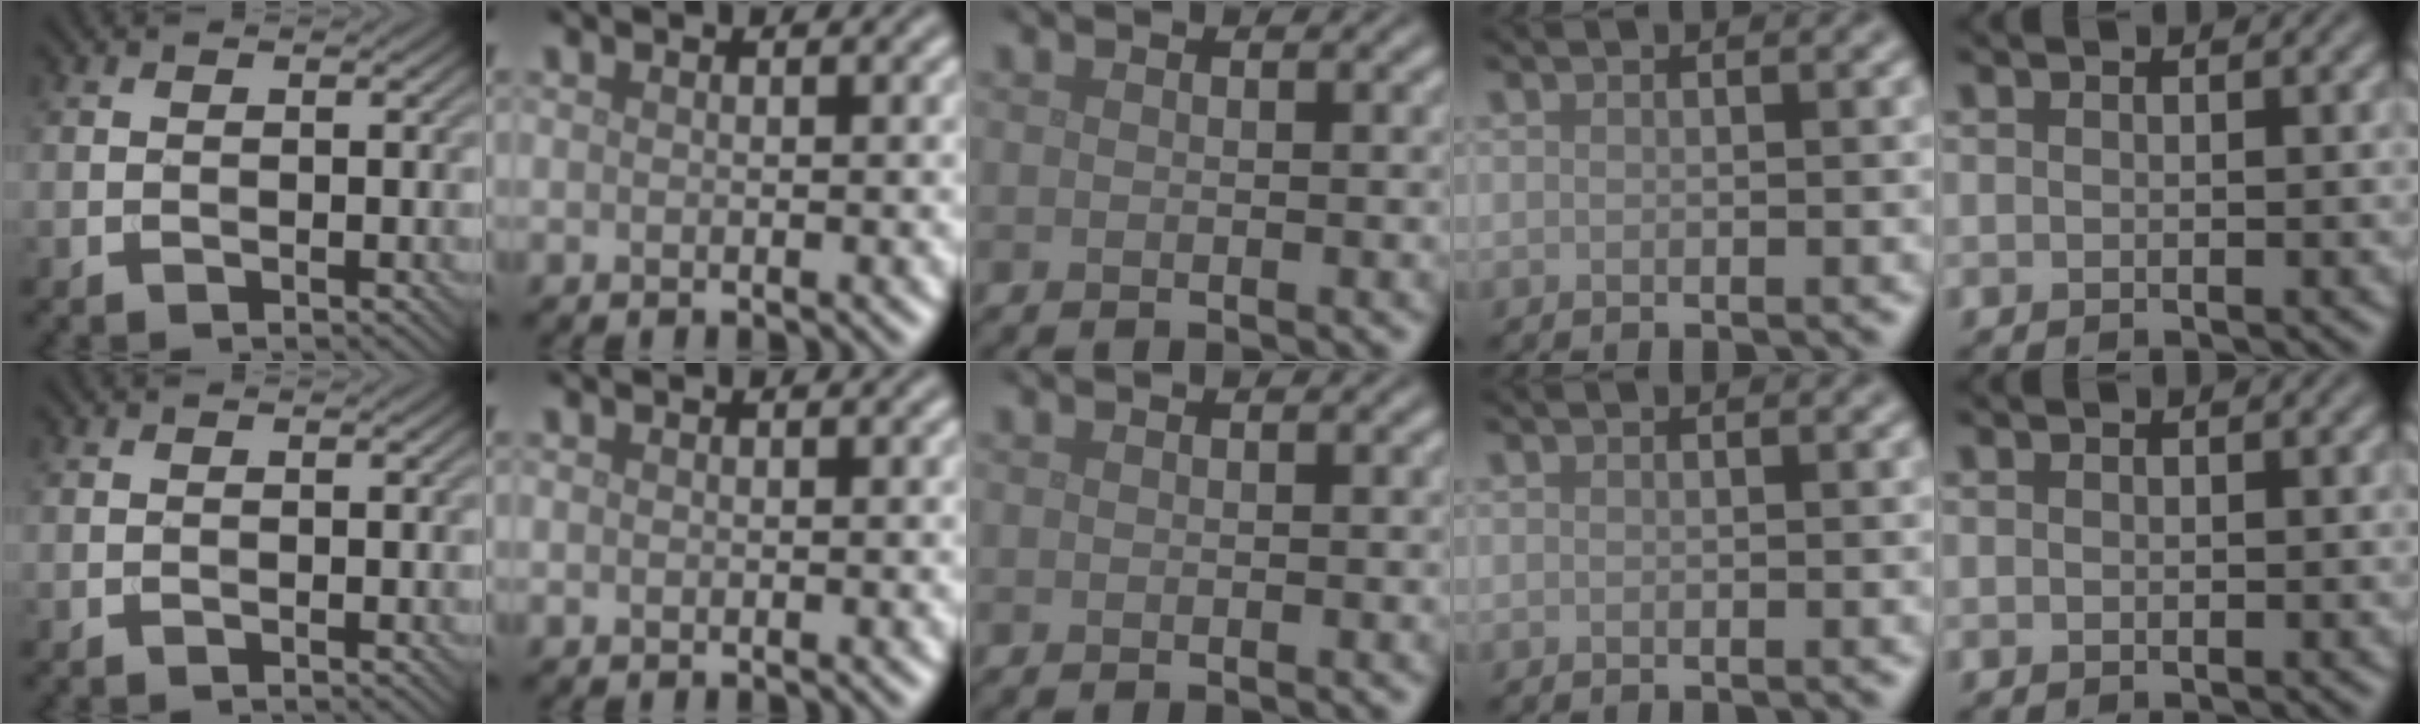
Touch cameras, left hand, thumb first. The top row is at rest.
{}